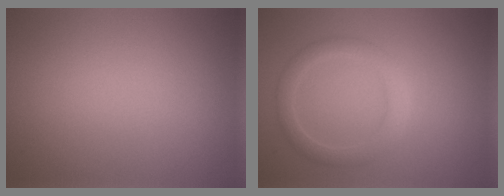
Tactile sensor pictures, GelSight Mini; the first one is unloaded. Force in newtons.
{"total": 2.7, "press": 2.7, "slide": 0.1}